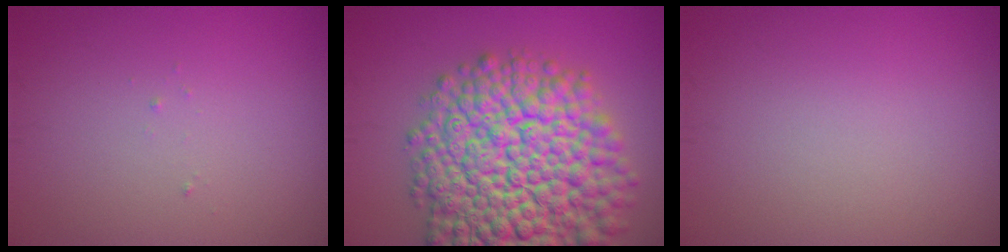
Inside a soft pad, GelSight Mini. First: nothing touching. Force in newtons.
{"total": 15.4, "press": 15.4, "slide": 0.6}
{"total": 0.0}